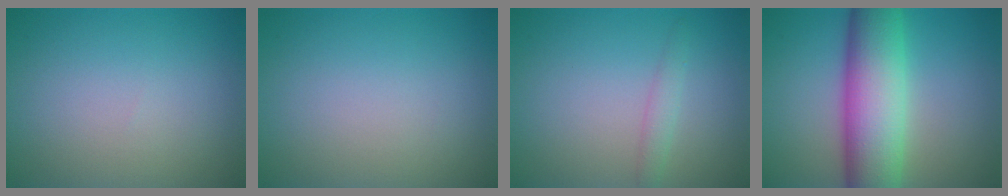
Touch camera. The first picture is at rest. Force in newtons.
{"total": 0.0}
{"total": 1.4, "press": 1.4, "slide": 0.0}
{"total": 10.3, "press": 10.3, "slide": 0.2}